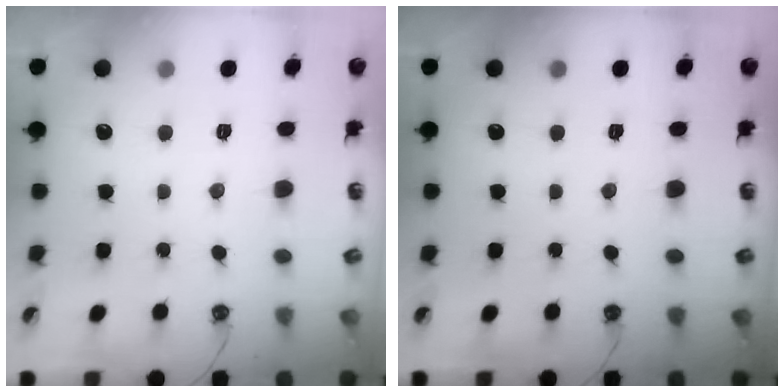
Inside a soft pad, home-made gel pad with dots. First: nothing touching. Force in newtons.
{"total": 0.0}